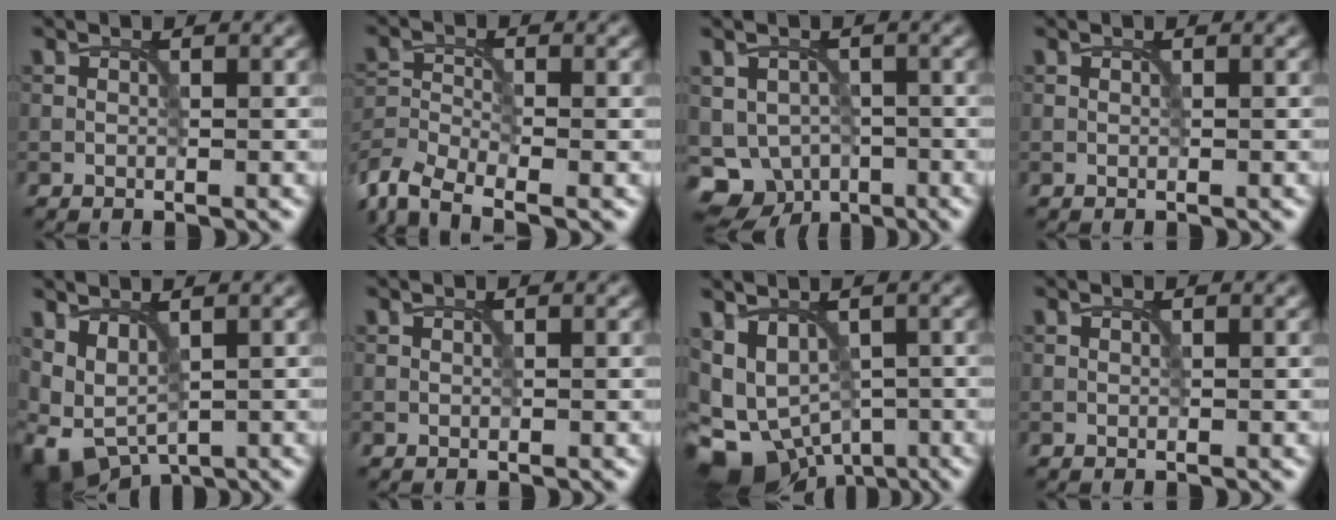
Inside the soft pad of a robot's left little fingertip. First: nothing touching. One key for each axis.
{"total": 5.5, "fx": -4.3, "fy": 1.7, "fz": 2.9, "tx": -0.061, "ty": -0.010, "tz": -0.095}
{"total": 6.4, "fx": -2.8, "fy": 5.2, "fz": 2.5, "tx": -0.031, "ty": -0.008, "tz": -0.044}
{"total": 0.0}
{"total": 4.4, "fx": 0.1, "fy": 2.6, "fz": 3.6, "tx": -0.079, "ty": -0.007, "tz": 0.004}
{"total": 0.0}
{"total": 8.3, "fx": -3.7, "fy": 5.6, "fz": 4.9, "tx": -0.079, "ty": -0.017, "tz": -0.041}
{"total": 0.0}